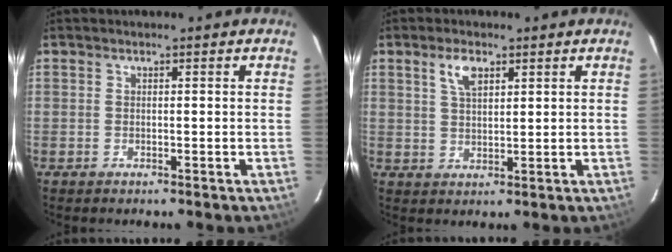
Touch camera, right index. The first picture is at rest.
{"total": 4.4, "force": [2.4, 2.0, 3.1], "torque": [-0.057, 0.007, 0.046]}